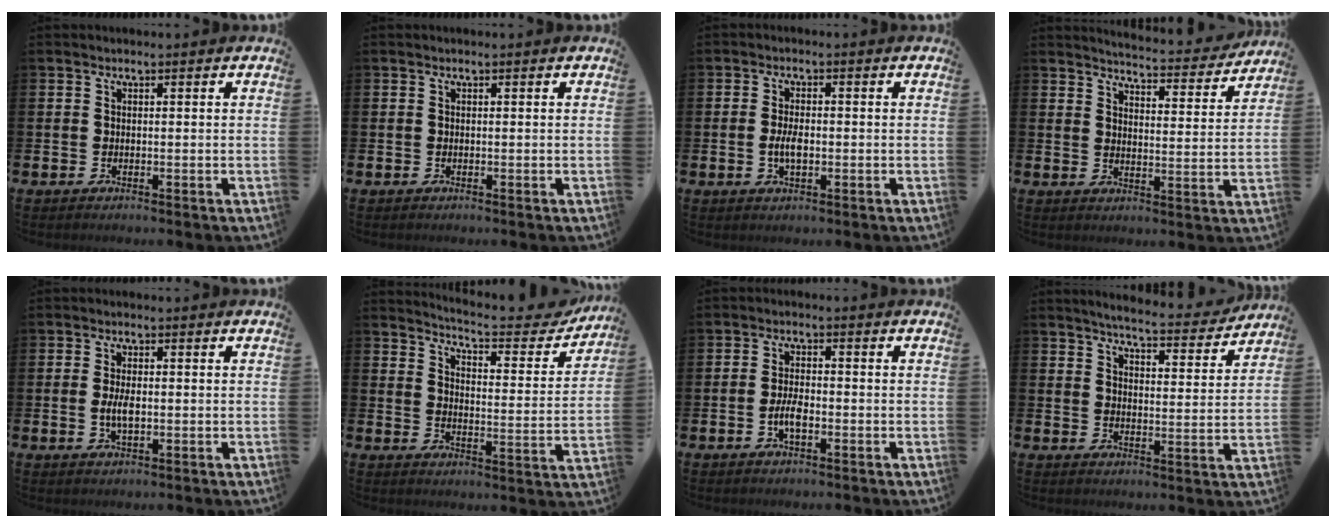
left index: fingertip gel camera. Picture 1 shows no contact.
{"total": 0.0}
{"total": 3.1, "force": [-0.4, 1.4, 2.8], "torque": [-0.042, -0.001, -0.010]}
{"total": 4.8, "force": [4.8, 0.4, 0.5], "torque": [-0.016, -0.041, 0.078]}
{"total": 3.1, "force": [-0.1, 1.3, 2.8], "torque": [-0.044, -0.001, -0.005]}
{"total": 5.6, "force": [5.4, 0.3, 1.4], "torque": [-0.037, -0.048, 0.086]}
{"total": 3.1, "force": [-0.9, 1.2, 2.8], "torque": [-0.055, 0.000, -0.020]}
{"total": 5.5, "force": [5.3, 0.3, 1.3], "torque": [-0.032, -0.040, 0.086]}